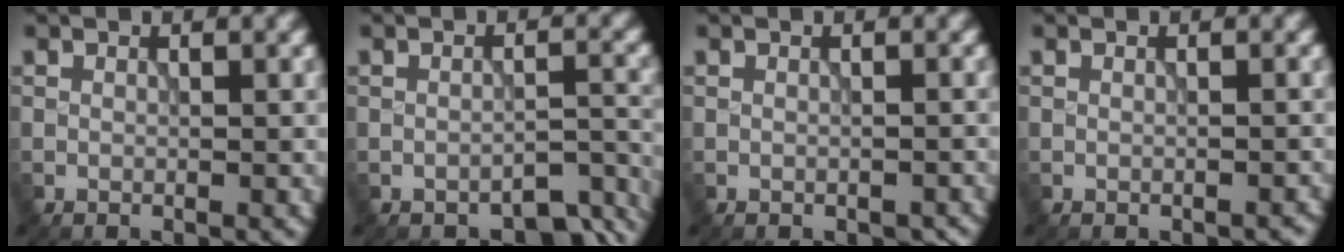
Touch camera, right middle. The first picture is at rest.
{"total": 3.7, "force": [-3.0, 1.4, 1.6], "torque": [-0.018, -0.008, -0.032]}
{"total": 0.9, "force": [-0.6, 0.5, 0.4], "torque": [-0.007, -0.006, -0.007]}
{"total": 0.5, "force": [-0.4, 0.3, 0.0], "torque": [-0.002, -0.005, -0.004]}